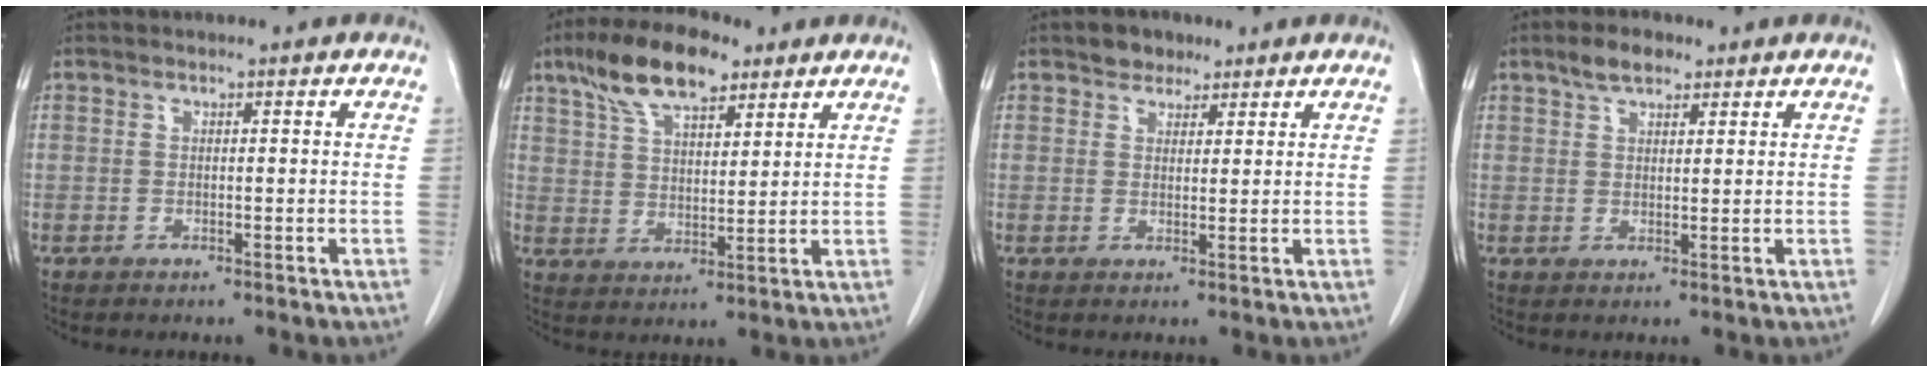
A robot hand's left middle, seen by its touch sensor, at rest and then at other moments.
{"total": 11.0, "force": [7.4, 4.0, 7.1], "torque": [-0.136, 0.020, 0.137]}
{"total": 3.0, "force": [2.2, 1.9, 0.7], "torque": [-0.011, 0.005, 0.034]}
{"total": 3.9, "force": [2.8, 1.7, 2.1], "torque": [-0.044, 0.008, 0.051]}